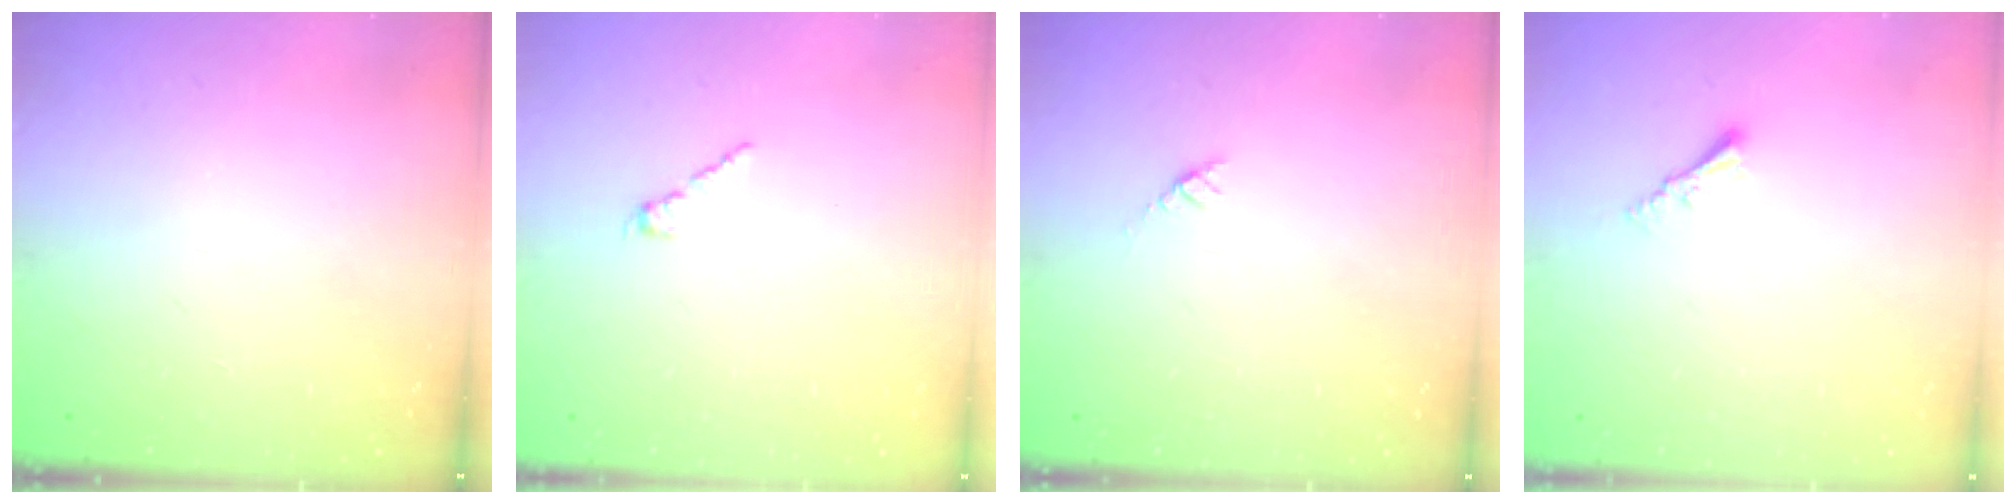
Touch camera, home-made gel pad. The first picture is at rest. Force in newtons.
{"total": 2.1, "press": 2.0, "slide": 0.7}
{"total": 2.7, "press": 2.6, "slide": 0.4}
{"total": 2.0, "press": 2.0, "slide": 0.3}